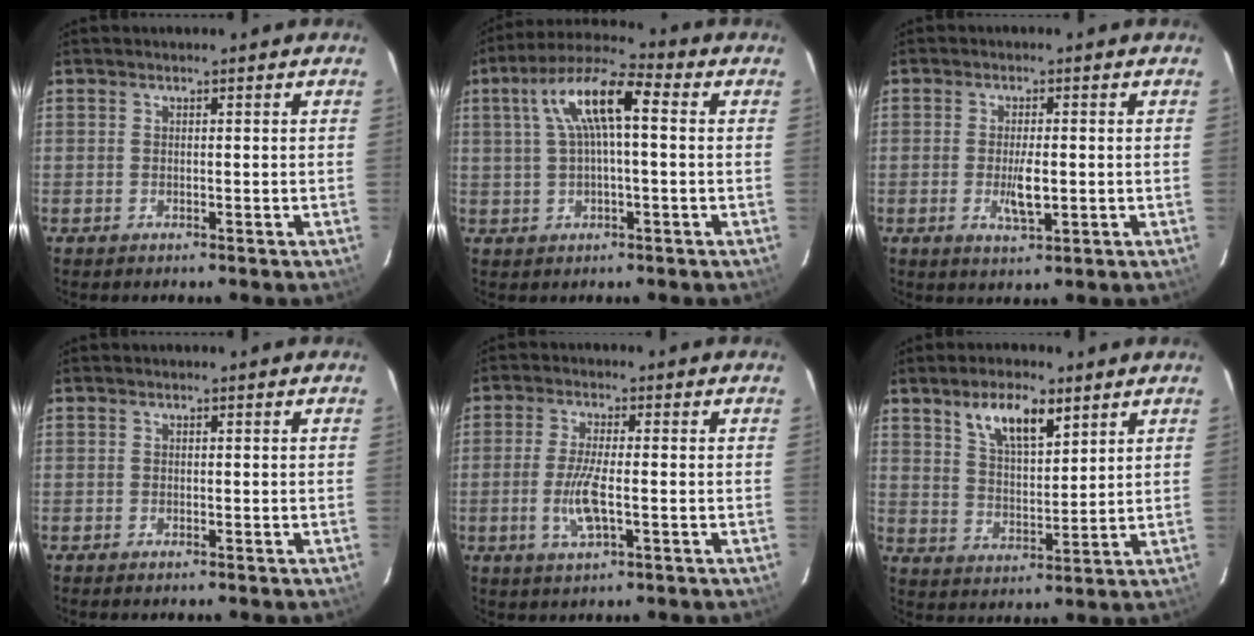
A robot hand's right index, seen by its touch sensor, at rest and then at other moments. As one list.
[{"total": 10.9, "force": [2.2, 2.9, 10.2], "torque": [-0.190, 0.028, 0.038]}, {"total": 4.7, "force": [-0.8, 1.6, 4.4], "torque": [-0.079, -0.008, -0.012]}, {"total": 0.5, "force": [-0.4, 0.2, 0.2], "torque": [-0.005, -0.002, -0.009]}, {"total": 6.7, "force": [-1.7, 1.6, 6.2], "torque": [-0.127, -0.010, -0.033]}, {"total": 9.2, "force": [5.6, 3.5, 6.4], "torque": [-0.108, 0.006, 0.105]}]